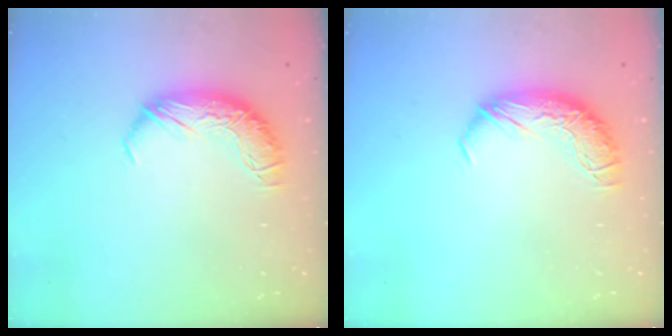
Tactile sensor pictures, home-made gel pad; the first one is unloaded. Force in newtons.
{"total": 0.0}